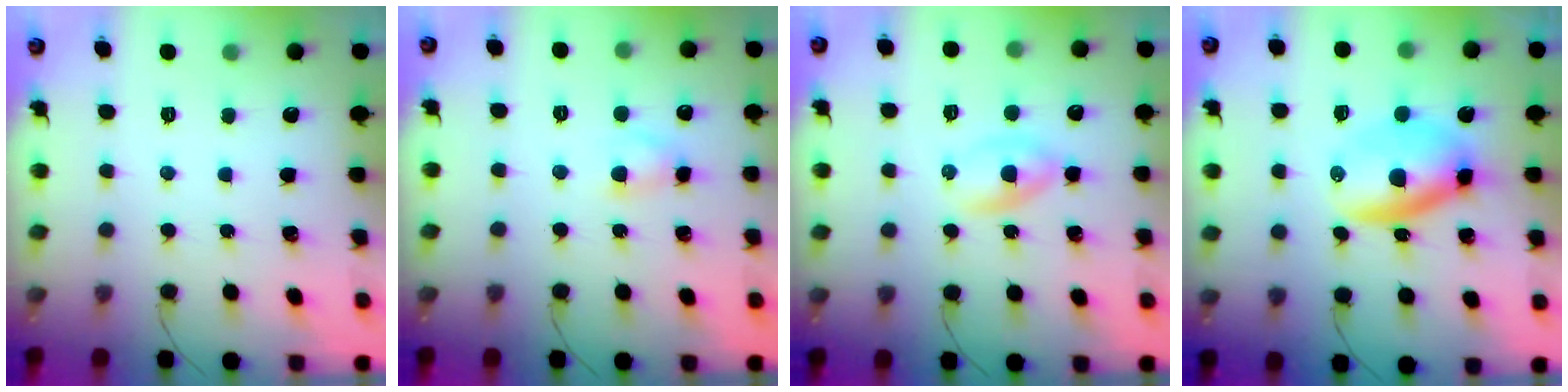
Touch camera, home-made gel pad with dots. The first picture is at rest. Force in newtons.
{"total": 3.5, "press": 3.2, "slide": 1.4}
{"total": 2.9, "press": 2.6, "slide": 1.3}
{"total": 7.4, "press": 7.1, "slide": 2.1}